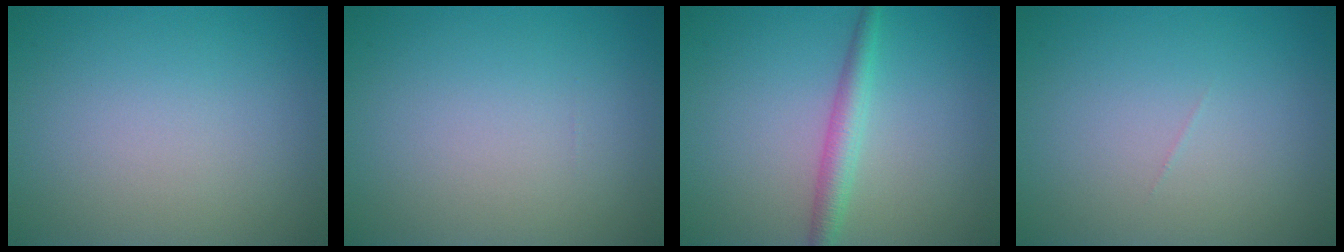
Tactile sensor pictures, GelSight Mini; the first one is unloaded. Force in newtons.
{"total": 0.0}
{"total": 2.5, "press": 2.5, "slide": 0.0}
{"total": 0.0}